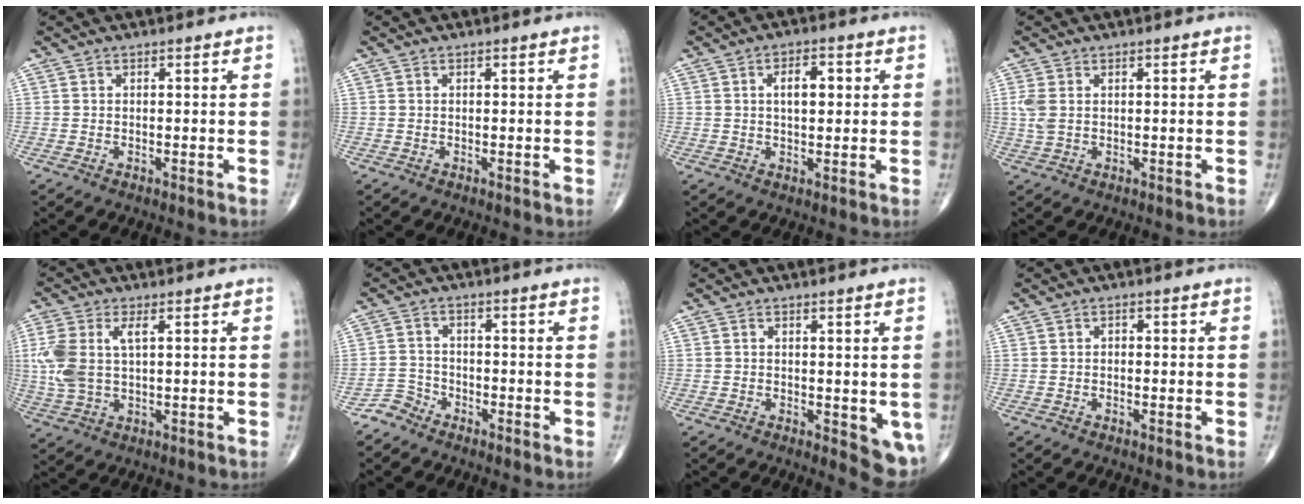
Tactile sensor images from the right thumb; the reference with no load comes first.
{"total": 0.0}
{"total": 5.3, "force": [1.0, 2.7, 4.5], "torque": [-0.064, 0.005, 0.015]}
{"total": 3.2, "force": [0.5, 1.9, 2.5], "torque": [-0.078, 0.006, 0.013]}
{"total": 9.8, "force": [1.8, 5.1, 8.1], "torque": [-0.207, 0.011, 0.040]}
{"total": 3.1, "force": [-2.7, 1.6, -0.3], "torque": [0.015, 0.007, -0.061]}
{"total": 5.6, "force": [-0.9, 2.4, 5.0], "torque": [-0.043, -0.011, -0.009]}
{"total": 0.7, "force": [-0.1, 0.5, 0.5], "torque": [-0.005, 0.003, -0.005]}